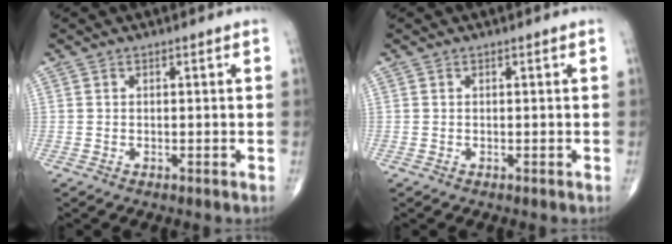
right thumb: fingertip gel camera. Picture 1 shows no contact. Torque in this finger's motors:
{"motor_torque": [0.00, 0.00, -0.01, -0.01, 0.00]}